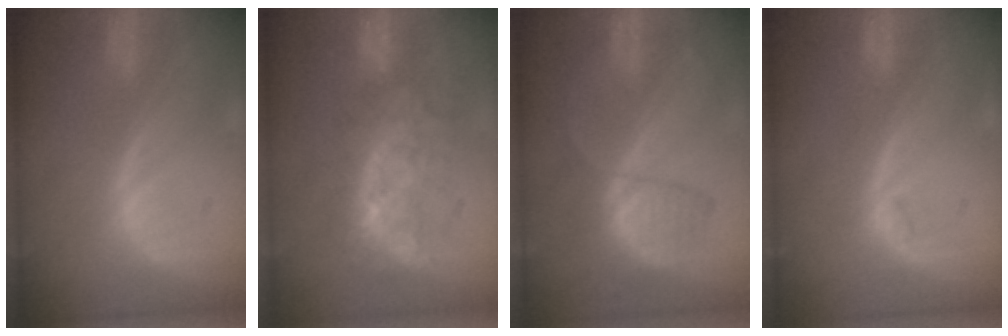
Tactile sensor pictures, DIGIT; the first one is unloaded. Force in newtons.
{"total": 8.4, "press": 7.5, "slide": 3.7}
{"total": 6.6, "press": 6.0, "slide": 2.8}
{"total": 1.0, "press": 0.9, "slide": 0.3}